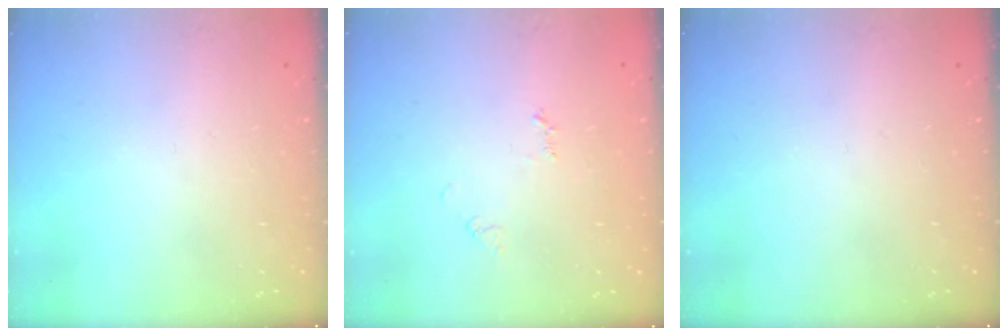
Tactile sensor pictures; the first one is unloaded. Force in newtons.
{"total": 4.1, "press": 4.0, "slide": 0.4}
{"total": 0.0}